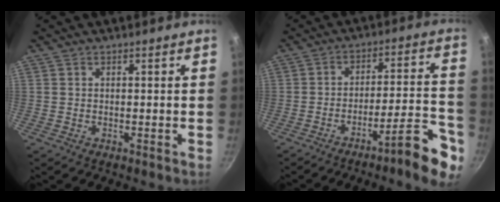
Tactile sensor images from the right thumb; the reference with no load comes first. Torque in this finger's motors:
{"motor_torque": [0.02, 0.26, 0.45, 0.18, 0.02]}